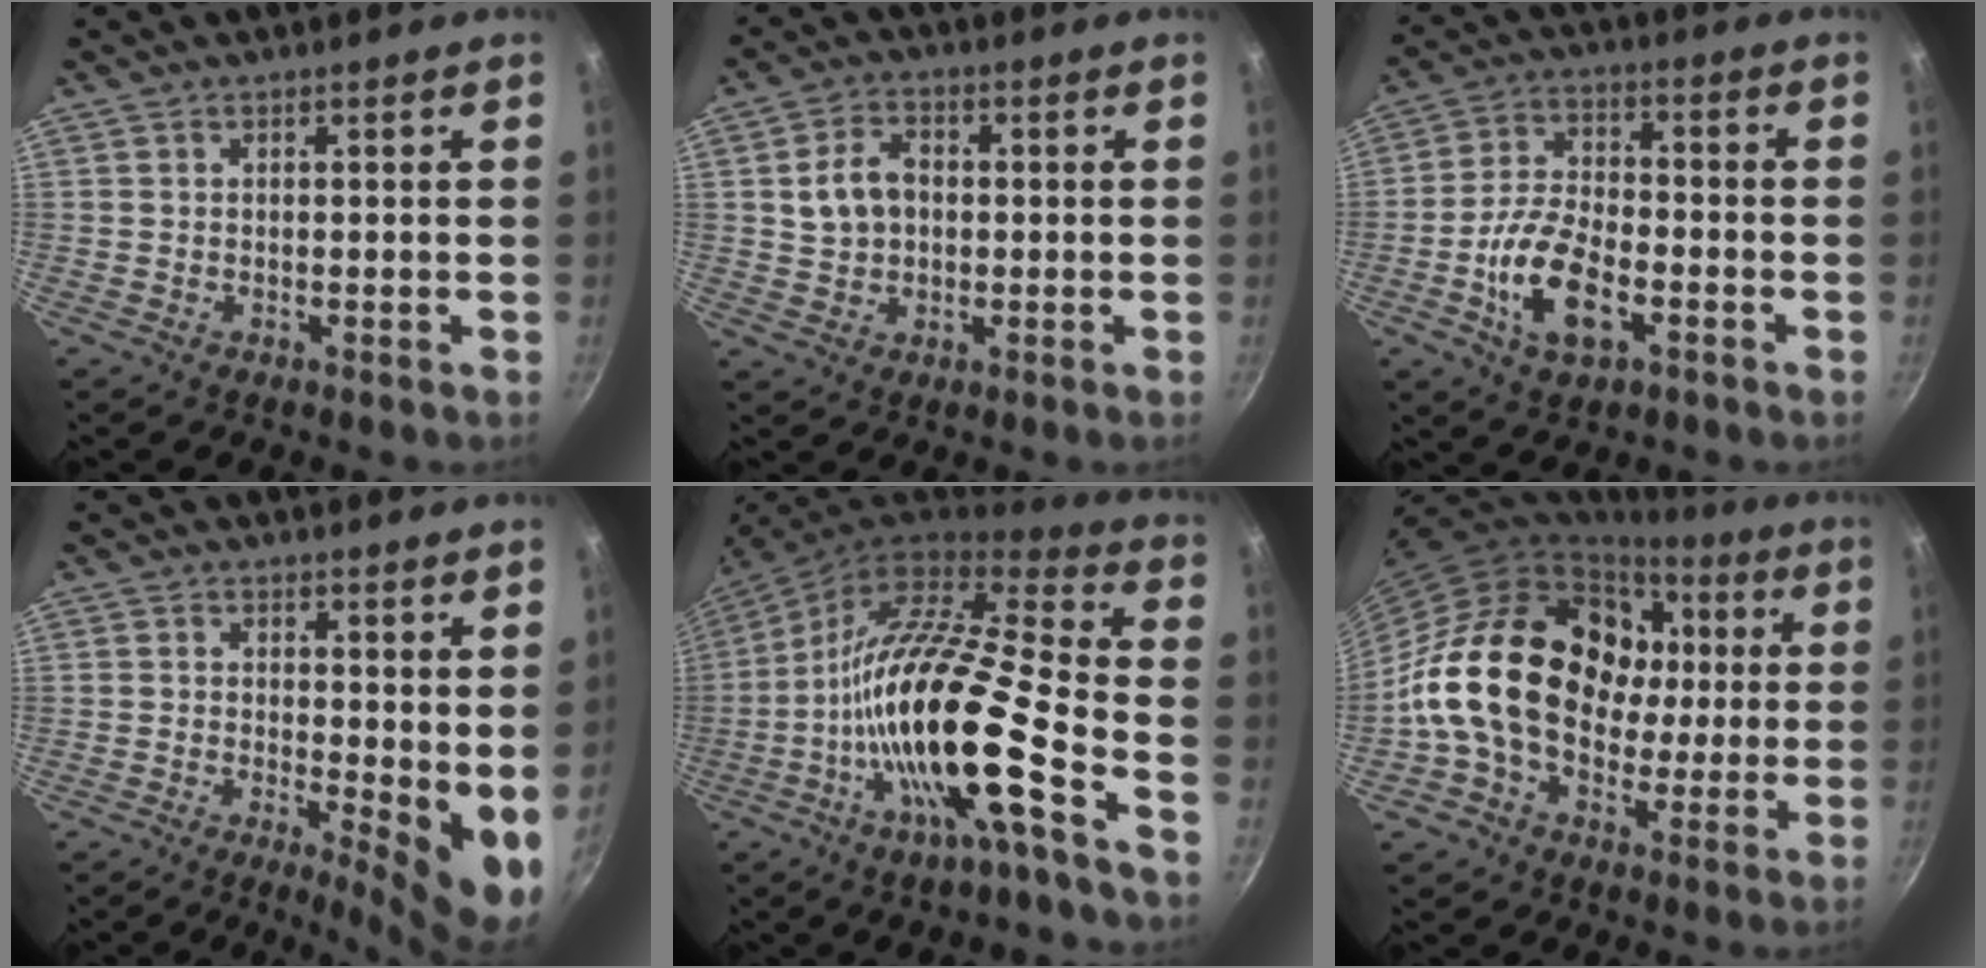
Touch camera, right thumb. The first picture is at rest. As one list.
[{"total": 7.3, "force": [0.6, 5.4, 4.8], "torque": [-0.071, 0.016, 0.010]}, {"total": 12.5, "force": [-4.5, 6.4, 9.8], "torque": [-0.176, 0.028, -0.085]}, {"total": 8.7, "force": [0.6, 3.1, 8.1], "torque": [-0.094, -0.023, 0.012]}, {"total": 22.1, "force": [-8.5, 4.5, 19.8], "torque": [-0.333, 0.043, -0.173]}, {"total": 23.2, "force": [0.5, 17.2, 15.6], "torque": [-0.241, 0.049, 0.005]}]